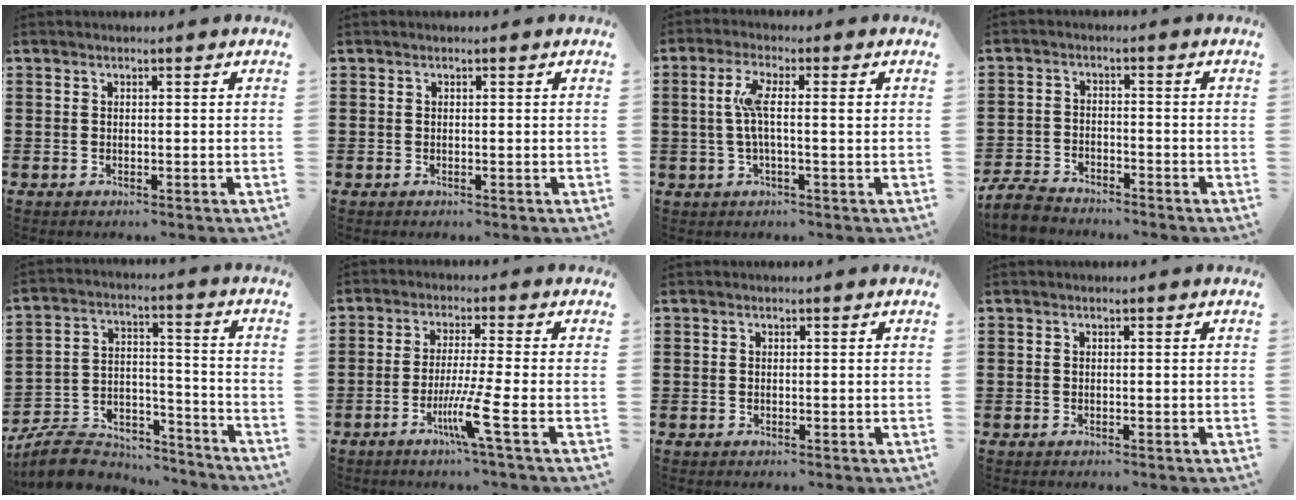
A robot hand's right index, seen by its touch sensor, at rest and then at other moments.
{"total": 0.0}
{"total": 5.3, "force": [0.4, 0.8, 5.2], "torque": [-0.097, 0.001, 0.003]}
{"total": 4.4, "force": [-4.2, 0.8, 0.9], "torque": [-0.037, -0.005, -0.092]}
{"total": 9.2, "force": [-8.4, 2.9, 2.4], "torque": [-0.051, 0.023, -0.163]}
{"total": 6.8, "force": [-2.9, -0.6, 6.2], "torque": [-0.121, -0.020, -0.056]}
{"total": 0.0}
{"total": 0.0}